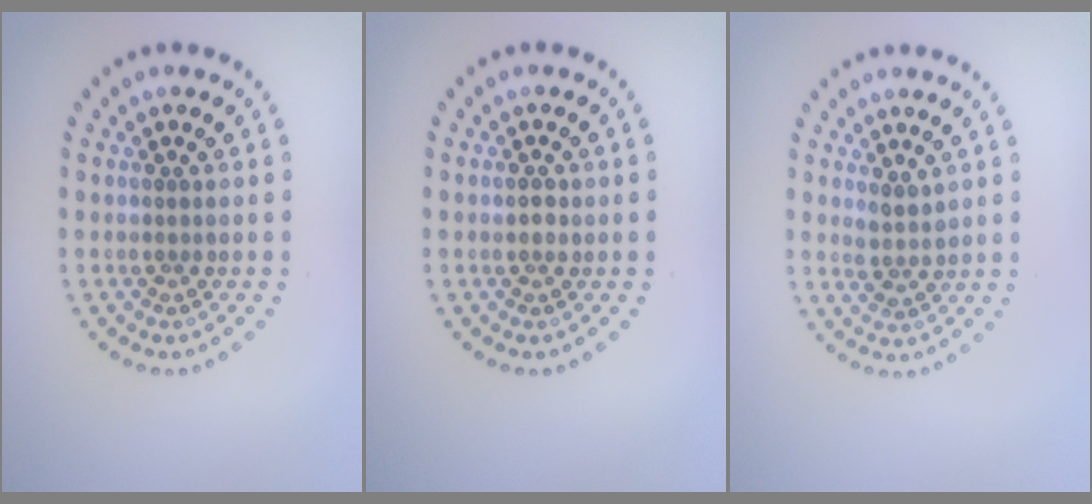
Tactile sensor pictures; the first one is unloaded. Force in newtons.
{"total": 1.0, "press": 1.0, "slide": 0.2}
{"total": 1.6, "press": 1.4, "slide": 0.9}